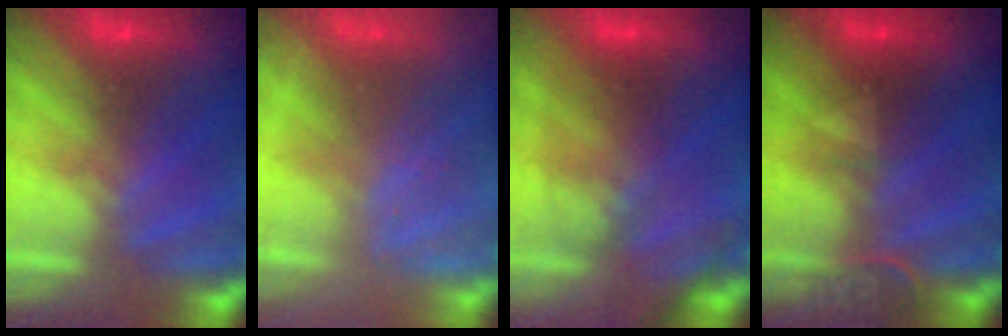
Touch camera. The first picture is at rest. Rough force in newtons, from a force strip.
{"total": 2.6}
{"total": 2.9}
{"total": 2.4}